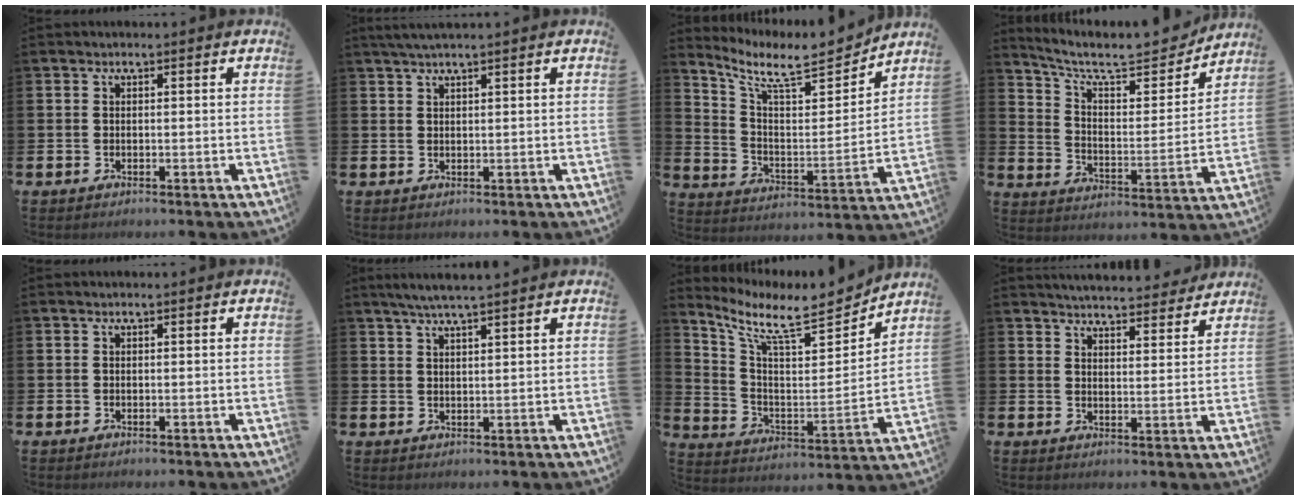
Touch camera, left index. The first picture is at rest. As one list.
[{"total": 1.9, "force": [1.5, -0.1, 1.1], "torque": [-0.031, 0.006, 0.029]}, {"total": 9.1, "force": [8.0, 2.3, 3.6], "torque": [-0.107, -0.060, 0.138]}, {"total": 8.6, "force": [7.6, 2.4, 3.2], "torque": [-0.090, -0.062, 0.128]}, {"total": 0.0}, {"total": 3.8, "force": [3.4, -0.2, 1.6], "torque": [-0.039, -0.005, 0.062]}, {"total": 10.2, "force": [8.7, 2.4, 4.8], "torque": [-0.122, -0.066, 0.146]}, {"total": 5.3, "force": [5.2, 0.5, 0.2], "torque": [-0.013, -0.037, 0.092]}]